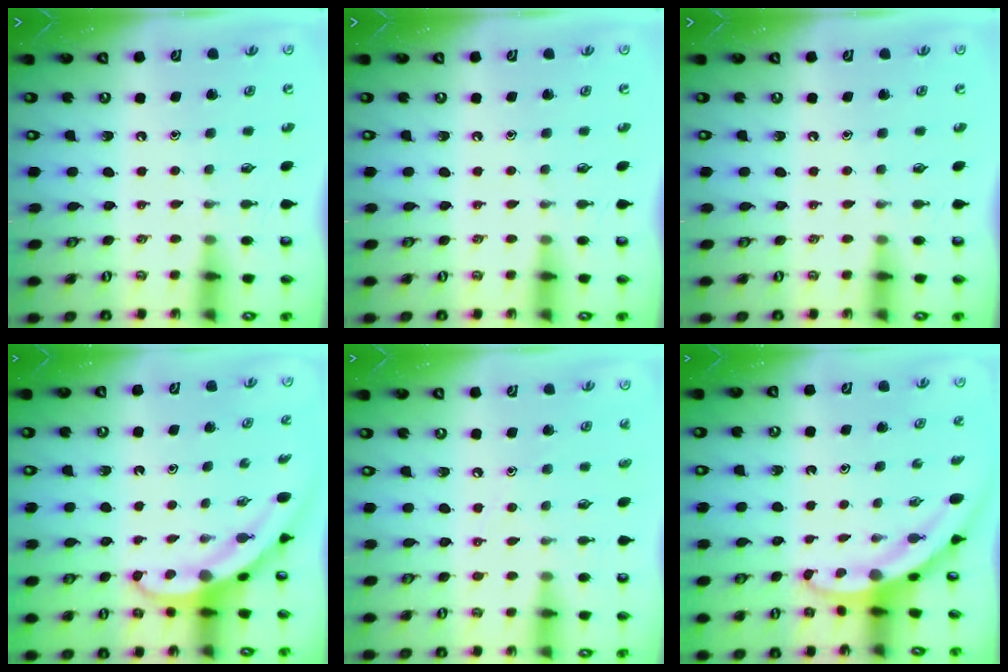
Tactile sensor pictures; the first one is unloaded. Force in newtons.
{"total": 0.0}
{"total": 0.0}
{"total": 4.0, "press": 4.0, "slide": 0.7}
{"total": 6.4, "press": 6.4, "slide": 0.5}
{"total": 3.3, "press": 3.3, "slide": 0.3}